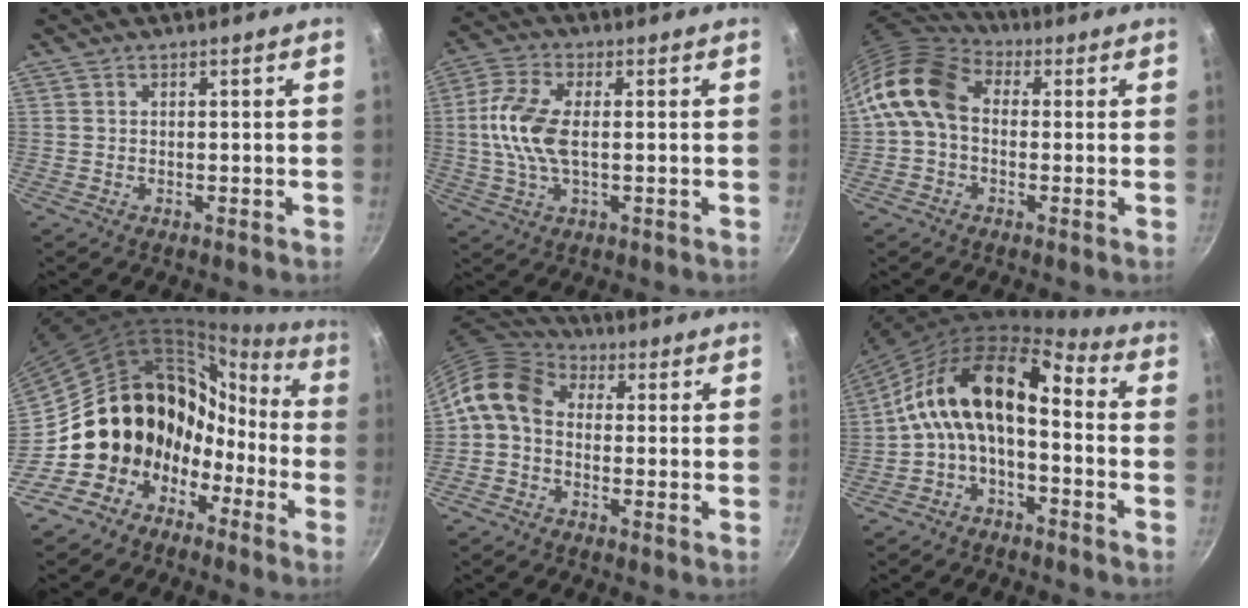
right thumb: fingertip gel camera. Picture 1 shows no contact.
{"total": 9.9, "force": [0.3, 4.7, 8.7], "torque": [-0.189, 0.013, -0.002]}
{"total": 11.8, "force": [0.6, 8.7, 8.0], "torque": [-0.130, 0.025, -0.009]}
{"total": 14.6, "force": [-5.0, 12.8, 5.0], "torque": [-0.013, 0.080, -0.089]}
{"total": 9.2, "force": [-0.3, 7.0, 5.9], "torque": [-0.109, 0.034, -0.028]}
{"total": 15.2, "force": [-2.5, 8.2, 12.6], "torque": [-0.226, 0.063, -0.065]}